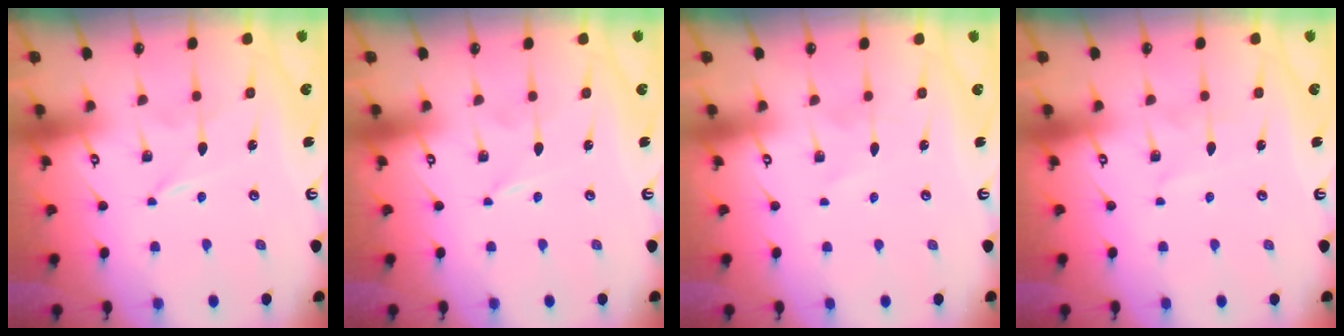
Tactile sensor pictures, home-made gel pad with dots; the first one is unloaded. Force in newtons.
{"total": 0.0}
{"total": 0.9, "press": 0.9, "slide": 0.0}
{"total": 3.2, "press": 3.2, "slide": 0.4}